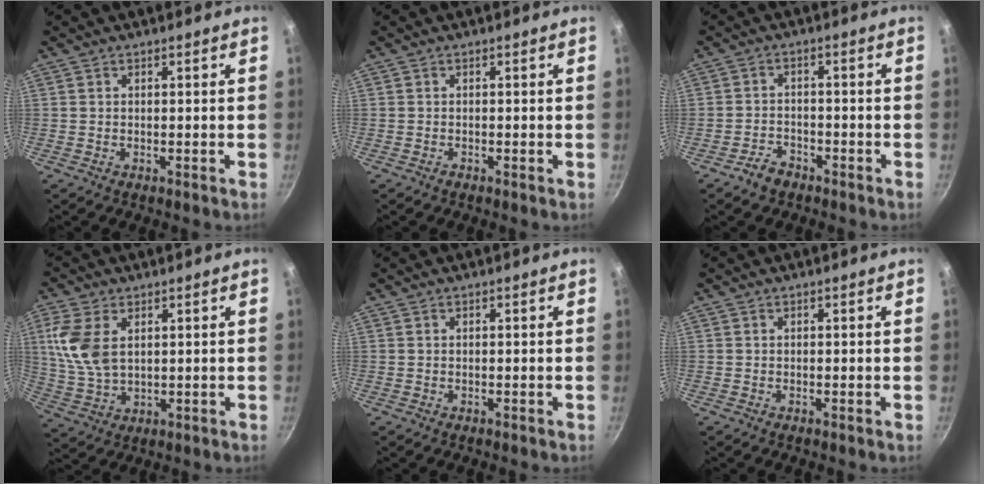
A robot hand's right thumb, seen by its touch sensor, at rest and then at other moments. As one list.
[{"total": 0.0}, {"total": 3.7, "force": [-2.8, 2.1, 1.2], "torque": [-0.015, 0.031, -0.046]}, {"total": 10.2, "force": [2.8, 6.1, 7.6], "torque": [-0.159, -0.008, 0.063]}, {"total": 0.0}, {"total": 0.0}]